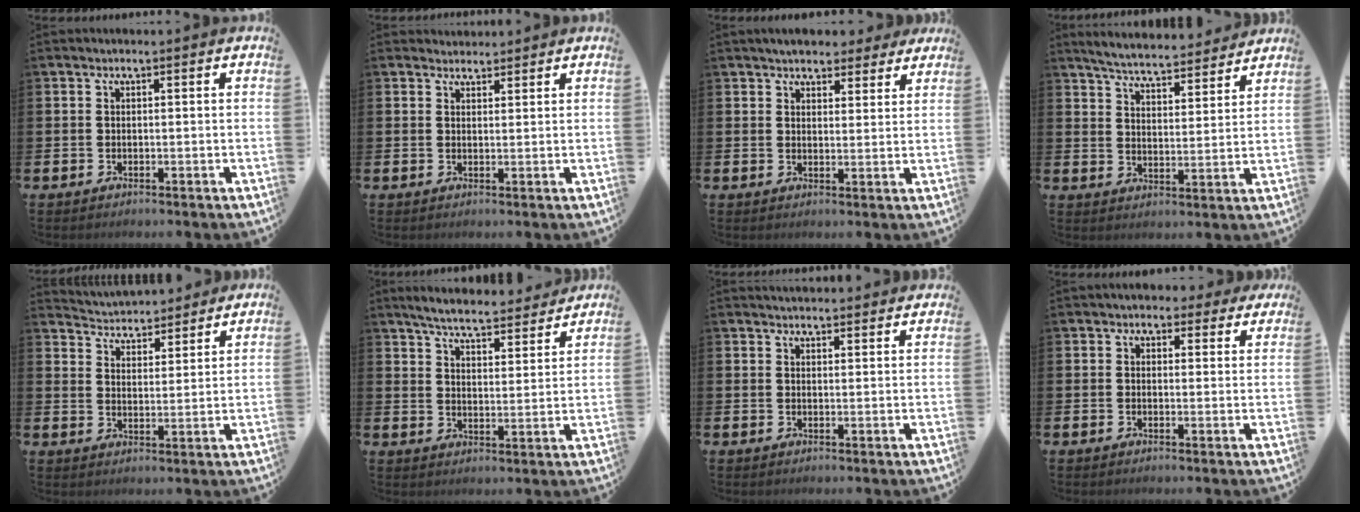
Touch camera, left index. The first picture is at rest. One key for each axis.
{"total": 2.2, "fx": 2.1, "fy": 0.7, "fz": -0.1, "tx": 0.003, "ty": -0.009, "tz": 0.039}
{"total": 4.8, "fx": 4.5, "fy": 1.6, "fz": 0.5, "tx": -0.018, "ty": -0.021, "tz": 0.080}
{"total": 5.7, "fx": 5.6, "fy": 0.6, "fz": 0.9, "tx": -0.038, "ty": -0.040, "tz": 0.097}
{"total": 4.2, "fx": 4.1, "fy": 1.0, "fz": -0.3, "tx": -0.021, "ty": -0.029, "tz": 0.072}
{"total": 5.9, "fx": 5.7, "fy": 0.6, "fz": 1.3, "tx": -0.049, "ty": -0.039, "tz": 0.098}
{"total": 2.8, "fx": 2.8, "fy": 0.4, "fz": 0.0, "tx": -0.006, "ty": -0.013, "tz": 0.051}
{"total": 3.5, "fx": 3.0, "fy": 1.8, "fz": 0.5, "tx": -0.004, "ty": -0.010, "tz": 0.050}